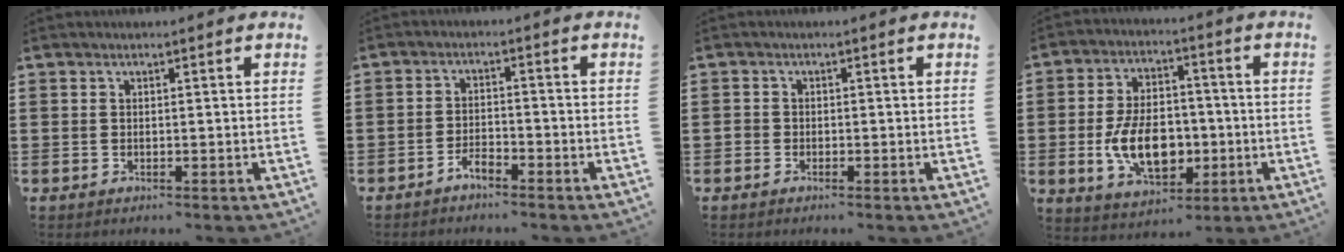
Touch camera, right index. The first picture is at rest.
{"total": 2.7, "force": [-2.5, 0.5, 0.8], "torque": [-0.019, 0.007, -0.051]}
{"total": 0.8, "force": [-0.5, 0.7, 0.2], "torque": [-0.004, 0.004, -0.011]}
{"total": 11.1, "force": [-2.3, 6.8, 8.5], "torque": [-0.154, 0.000, -0.043]}